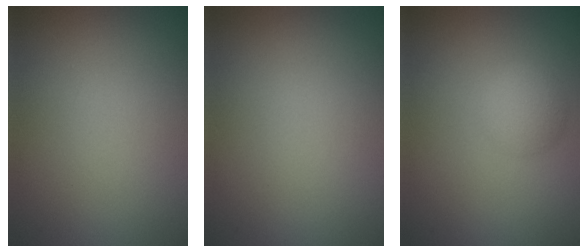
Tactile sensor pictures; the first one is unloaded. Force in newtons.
{"total": 0.0}
{"total": 2.2, "press": 2.2, "slide": 0.0}